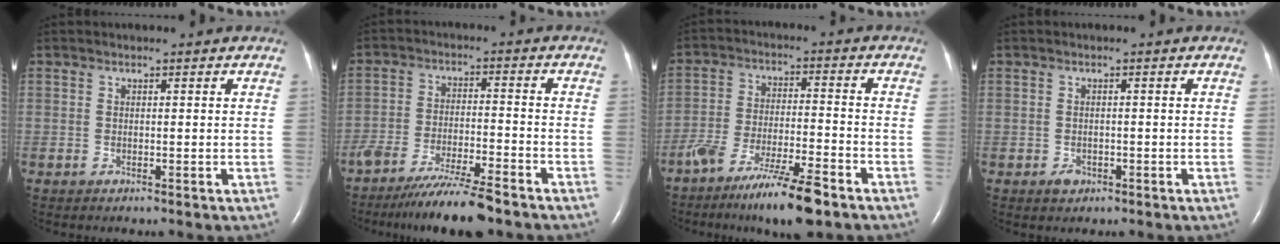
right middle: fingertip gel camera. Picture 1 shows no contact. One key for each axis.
{"total": 10.3, "fx": -8.5, "fy": 0.6, "fz": 5.7, "tx": -0.092, "ty": -0.025, "tz": -0.143}
{"total": 11.5, "fx": -8.2, "fy": 1.3, "fz": 7.9, "tx": -0.142, "ty": -0.020, "tz": -0.145}
{"total": 1.6, "fx": -0.9, "fy": 1.1, "fz": 0.7, "tx": -0.014, "ty": 0.002, "tz": -0.010}